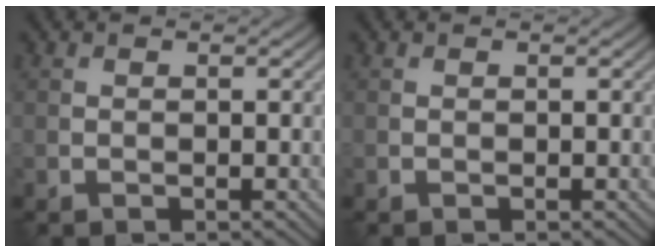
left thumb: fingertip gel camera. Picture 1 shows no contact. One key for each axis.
{"total": 0.0}